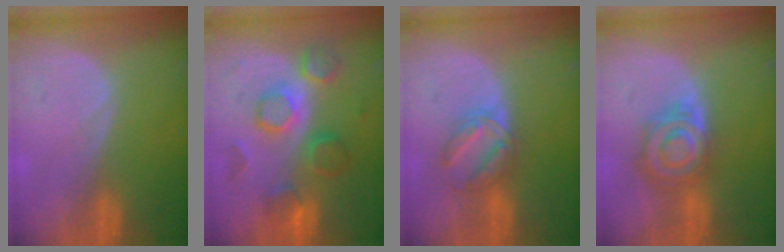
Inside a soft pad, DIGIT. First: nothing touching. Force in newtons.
{"total": 8.4, "press": 8.3, "slide": 1.3}
{"total": 5.8, "press": 5.5, "slide": 1.8}
{"total": 8.0, "press": 7.0, "slide": 3.8}